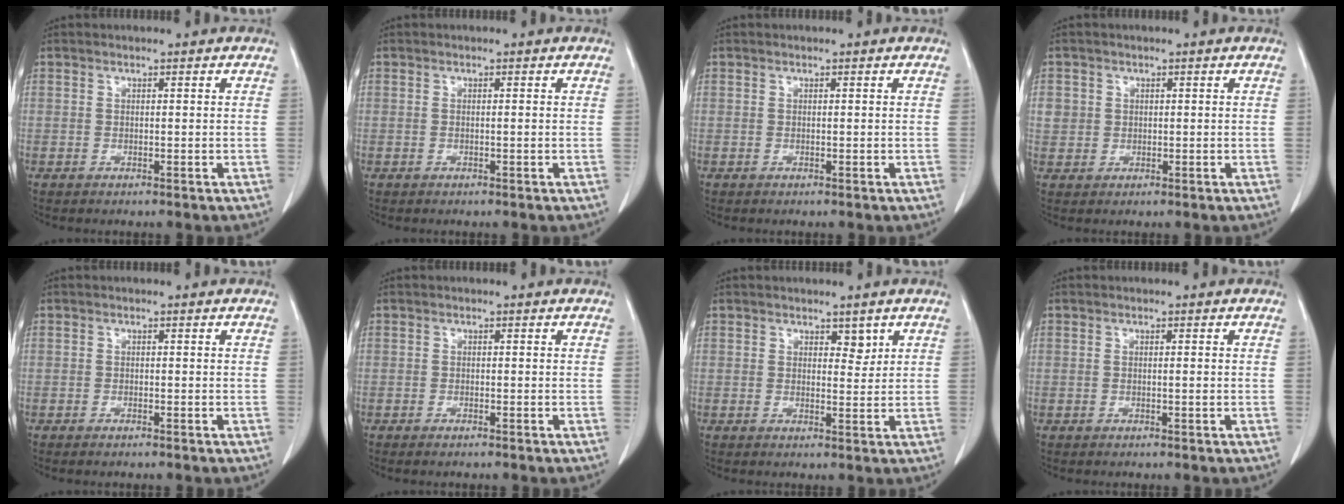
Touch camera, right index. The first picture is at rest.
{"total": 0.6, "force": [0.0, 0.0, 0.6], "torque": [-0.011, -0.001, 0.001]}
{"total": 0.0}
{"total": 2.9, "force": [0.7, 2.7, 0.6], "torque": [-0.005, 0.006, 0.017]}
{"total": 0.8, "force": [-0.7, 0.1, 0.4], "torque": [-0.013, -0.002, -0.010]}
{"total": 0.9, "force": [-0.8, 0.1, 0.5], "torque": [-0.014, -0.003, -0.010]}
{"total": 2.0, "force": [1.3, 1.1, 1.1], "torque": [-0.010, -0.007, 0.021]}
{"total": 0.8, "force": [-0.1, 0.0, 0.8], "torque": [-0.015, -0.001, 0.000]}